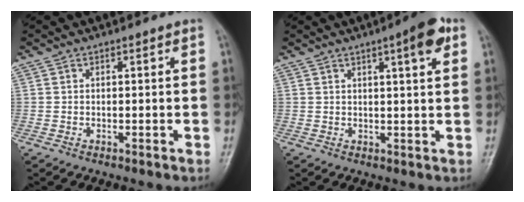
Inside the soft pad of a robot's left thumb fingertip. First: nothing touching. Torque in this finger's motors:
{"motor_torque": [0.11, 0.18, 0.21, 0.09, 0.10]}